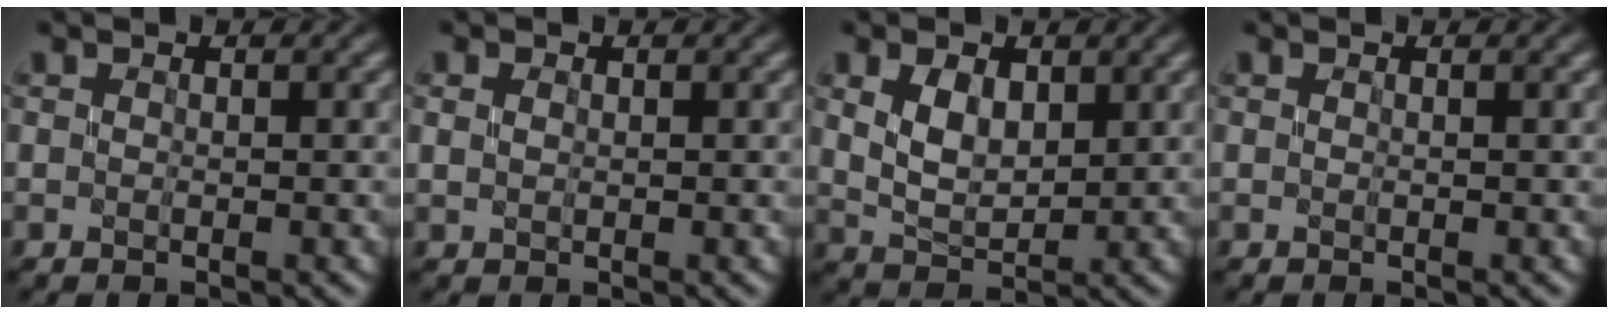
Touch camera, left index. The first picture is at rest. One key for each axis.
{"total": 0.9, "fx": 0.3, "fy": 0.7, "fz": 0.6, "tx": -0.014, "ty": -0.001, "tz": 0.008}
{"total": 3.6, "fx": 1.2, "fy": 2.2, "fz": 2.5, "tx": -0.059, "ty": -0.001, "tz": 0.030}
{"total": 0.0}